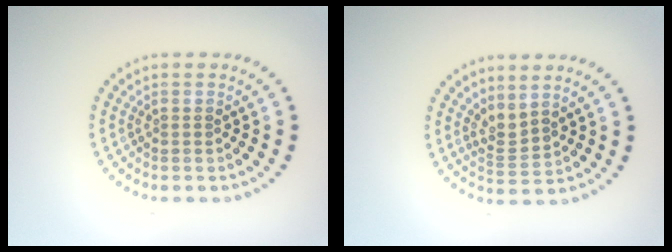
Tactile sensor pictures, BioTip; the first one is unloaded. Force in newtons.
{"total": 2.2, "press": 1.5, "slide": 1.6}